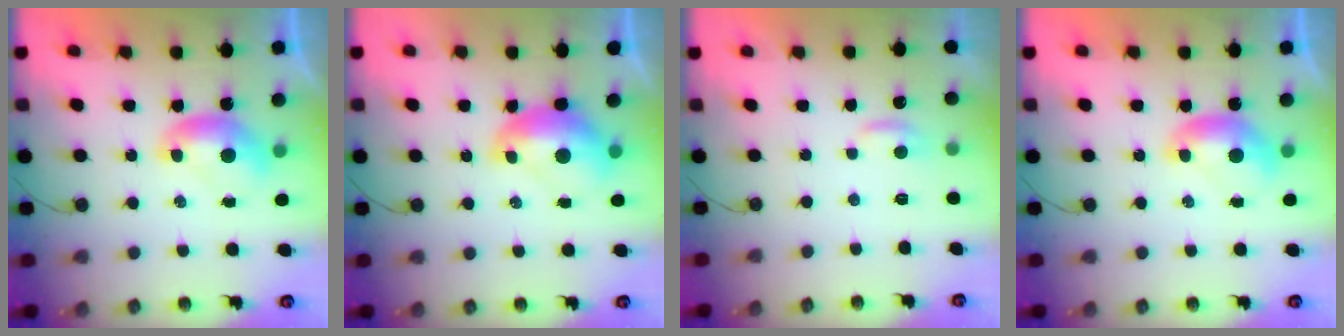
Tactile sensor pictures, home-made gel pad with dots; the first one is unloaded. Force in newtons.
{"total": 2.4, "press": 2.3, "slide": 0.7}
{"total": 1.9, "press": 1.9, "slide": 0.4}
{"total": 0.0}